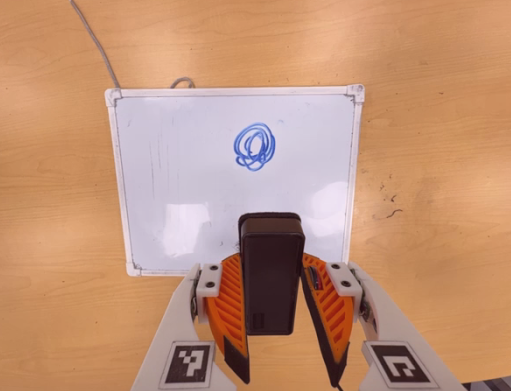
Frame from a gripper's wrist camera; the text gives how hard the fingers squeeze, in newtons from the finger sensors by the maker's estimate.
{"total": 4.4, "left": 3.7, "right": 5.0}